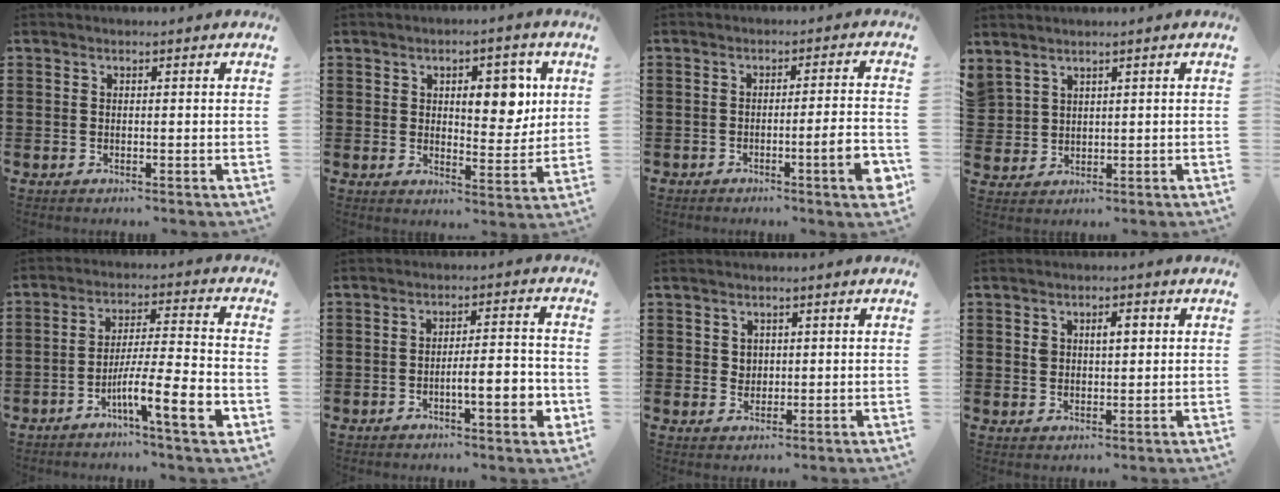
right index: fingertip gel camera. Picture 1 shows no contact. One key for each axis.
{"total": 7.4, "fx": 2.4, "fy": 3.8, "fz": 5.9, "tx": -0.077, "ty": -0.005, "tz": 0.029}
{"total": 5.9, "fx": -2.4, "fy": 0.5, "fz": 5.4, "tx": -0.068, "ty": -0.012, "tz": -0.041}
{"total": 2.1, "fx": 1.9, "fy": 1.0, "fz": -0.1, "tx": -0.006, "ty": 0.007, "tz": 0.038}
{"total": 10.3, "fx": -5.1, "fy": 1.1, "fz": 8.9, "tx": -0.151, "ty": 0.003, "tz": -0.088}
{"total": 6.5, "fx": -2.3, "fy": 1.5, "fz": 5.9, "tx": -0.081, "ty": -0.006, "tz": -0.042}
{"total": 1.8, "fx": 1.0, "fy": 1.6, "fz": 0.2, "tx": -0.010, "ty": 0.008, "tz": 0.018}
{"total": 3.1, "fx": 0.8, "fy": 1.7, "fz": 2.4, "tx": -0.043, "ty": 0.007, "tz": 0.010}